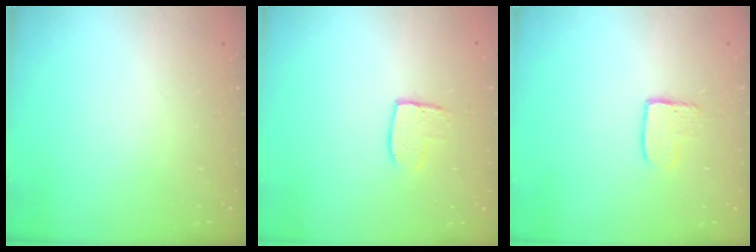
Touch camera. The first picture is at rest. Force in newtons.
{"total": 8.4, "press": 8.4, "slide": 0.3}
{"total": 3.6, "press": 3.6, "slide": 0.3}